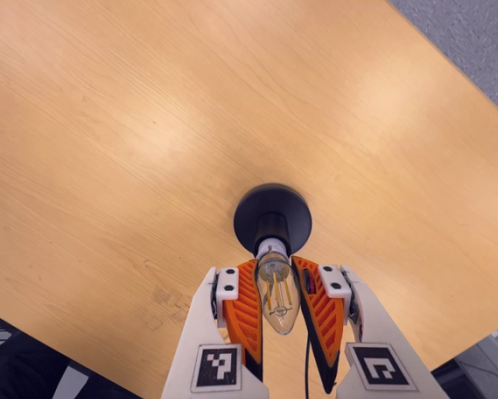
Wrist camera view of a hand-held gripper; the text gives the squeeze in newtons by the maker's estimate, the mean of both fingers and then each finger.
{"total": 19.1, "left": 18.3, "right": 19.9}